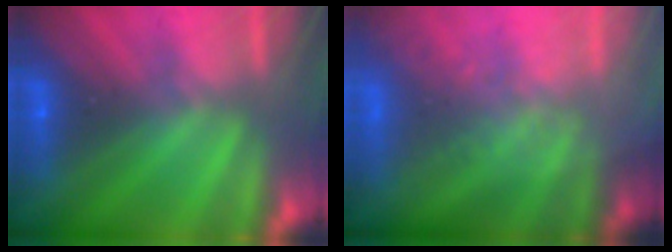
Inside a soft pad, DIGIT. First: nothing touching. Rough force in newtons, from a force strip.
{"total": 9.2}